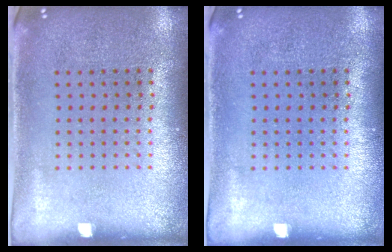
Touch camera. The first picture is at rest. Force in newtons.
{"total": 0.0}